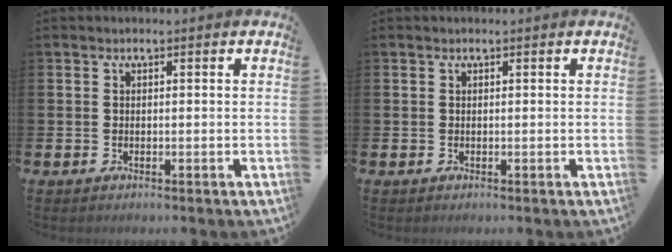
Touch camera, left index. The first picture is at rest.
{"total": 0.0}